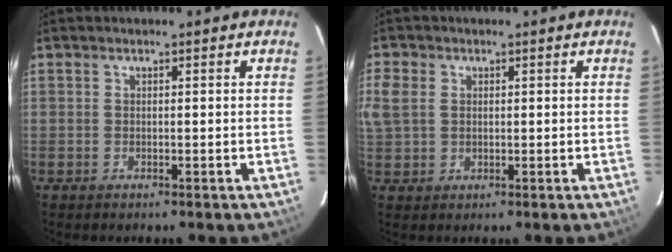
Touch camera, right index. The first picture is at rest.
{"total": 6.2, "force": [1.2, 5.1, 3.4], "torque": [-0.082, 0.009, 0.025]}